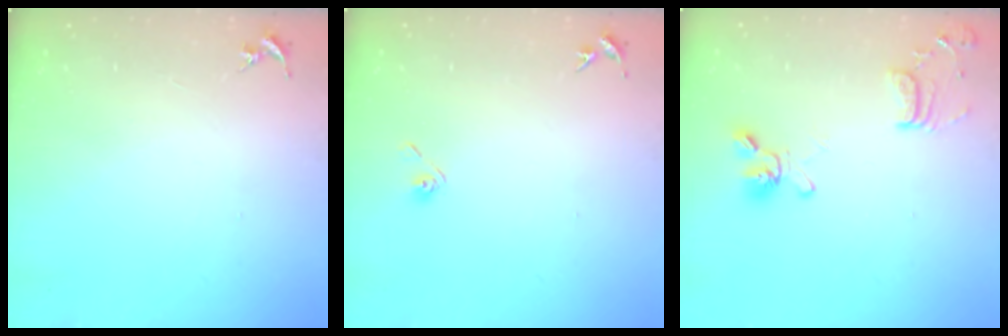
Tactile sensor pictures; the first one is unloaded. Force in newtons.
{"total": 4.0, "press": 3.6, "slide": 1.9}
{"total": 13.4, "press": 13.2, "slide": 2.2}